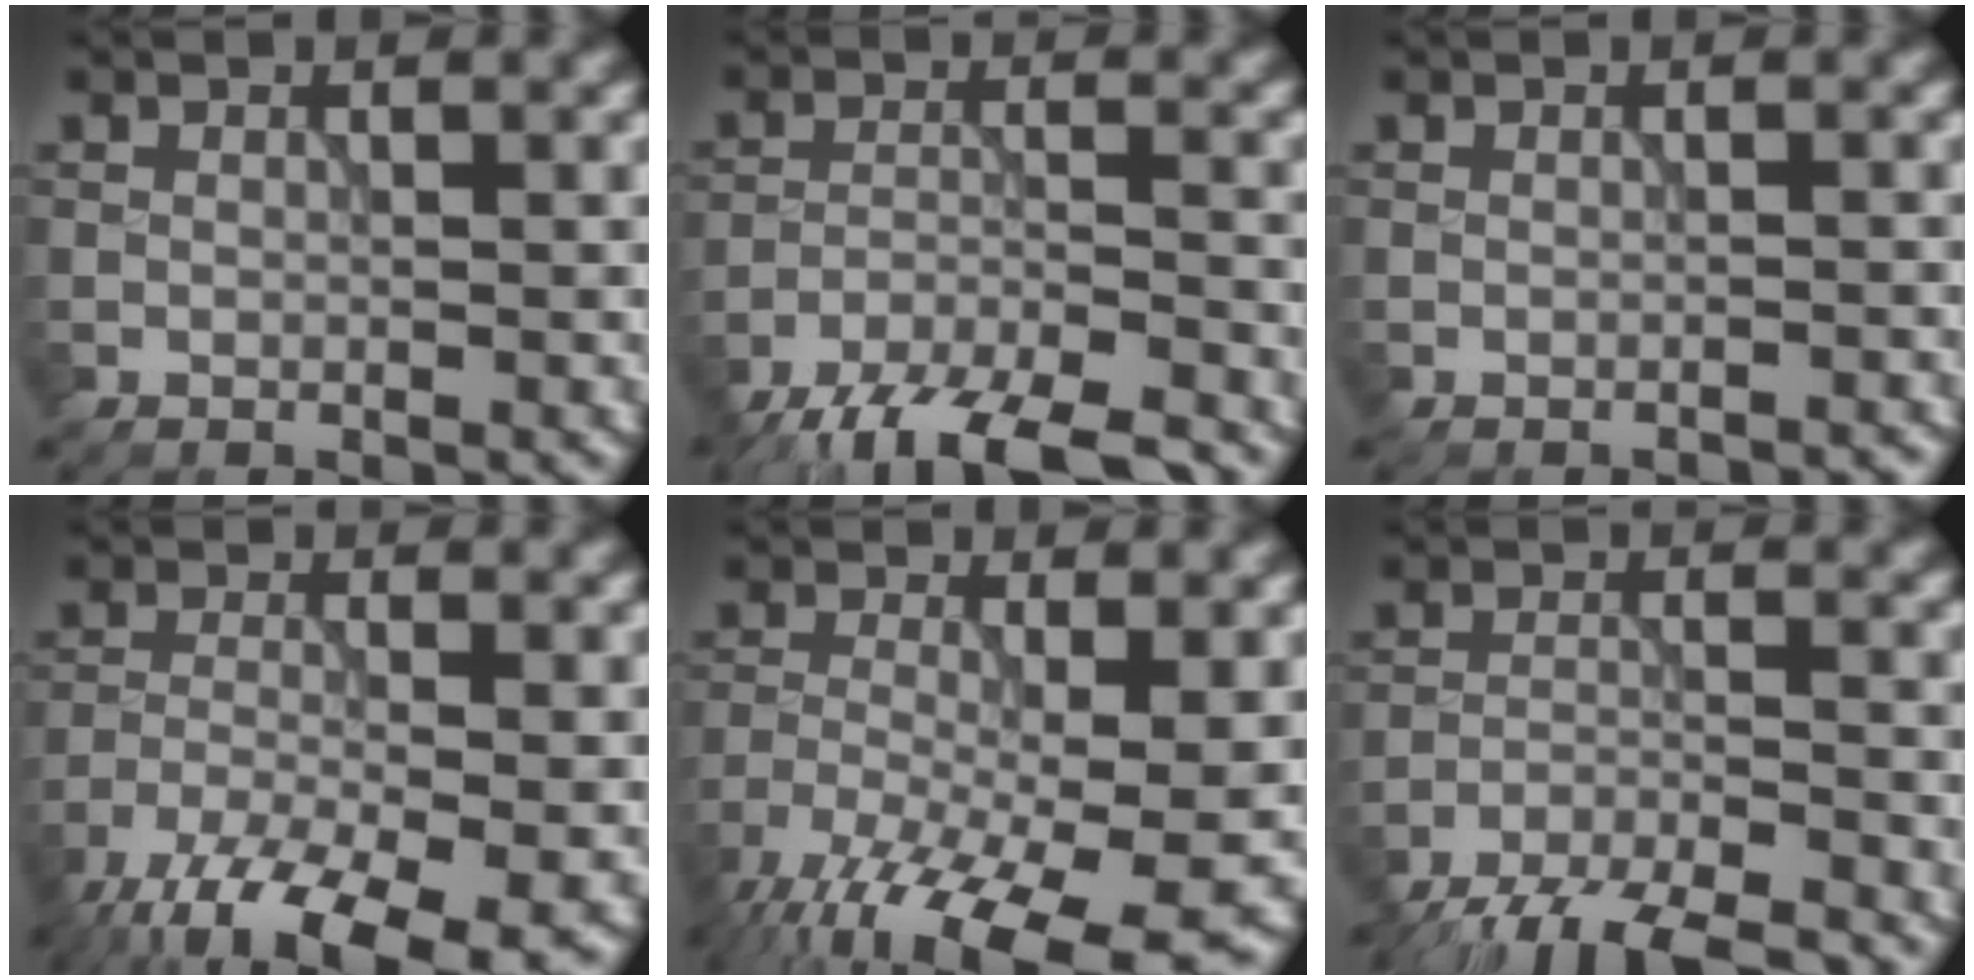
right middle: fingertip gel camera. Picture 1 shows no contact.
{"total": 11.6, "force": [-10.2, 2.9, 4.9], "torque": [-0.083, -0.024, -0.157]}
{"total": 1.3, "force": [-1.3, 0.1, 0.1], "torque": [0.004, 0.002, -0.018]}
{"total": 10.8, "force": [-7.7, 3.0, 7.0], "torque": [-0.141, -0.041, -0.126]}
{"total": 13.2, "force": [-7.8, 3.9, 9.9], "torque": [-0.186, -0.027, -0.128]}
{"total": 9.8, "force": [-9.0, 2.0, 3.4], "torque": [-0.056, -0.020, -0.138]}